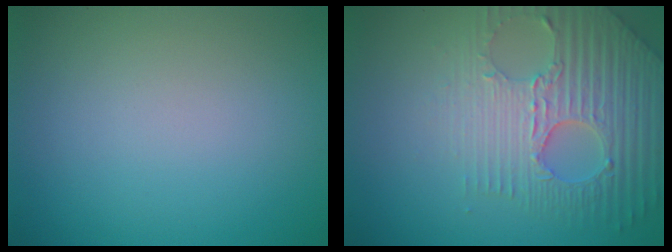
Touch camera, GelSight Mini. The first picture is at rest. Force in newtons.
{"total": 6.6, "press": 5.1, "slide": 4.3}